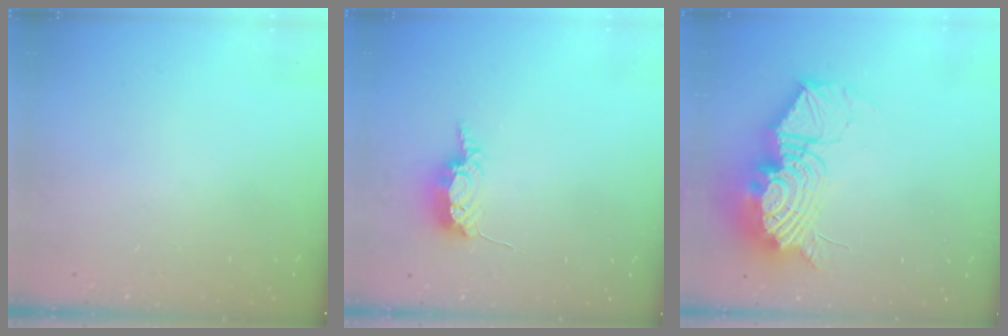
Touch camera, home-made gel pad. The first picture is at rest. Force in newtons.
{"total": 6.4, "press": 6.4, "slide": 0.4}
{"total": 21.9, "press": 21.8, "slide": 2.1}